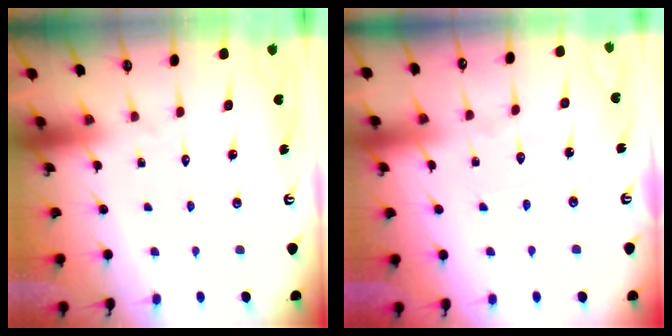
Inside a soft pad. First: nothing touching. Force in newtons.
{"total": 5.2, "press": 5.2, "slide": 0.4}